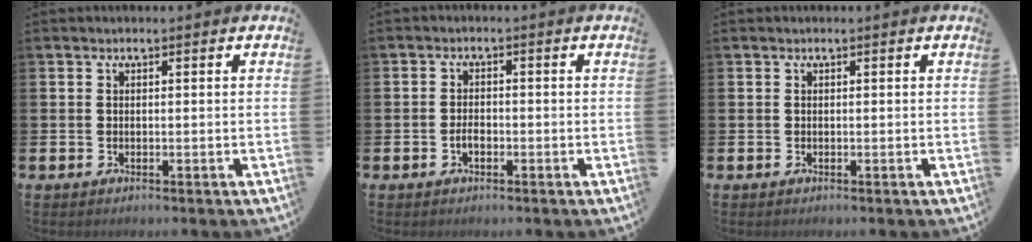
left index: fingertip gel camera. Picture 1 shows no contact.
{"total": 1.8, "force": [-0.6, 1.0, 1.3], "torque": [-0.018, 0.000, -0.015]}
{"total": 0.0}